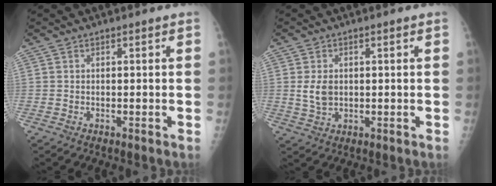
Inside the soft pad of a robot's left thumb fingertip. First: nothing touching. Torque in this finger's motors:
{"motor_torque": [0.48, 0.61, 0.12, -0.30, 0.06]}